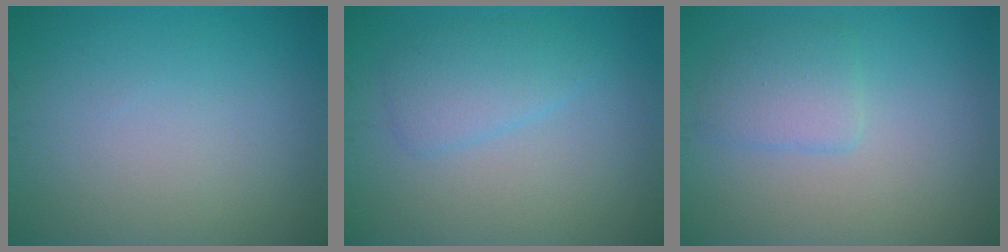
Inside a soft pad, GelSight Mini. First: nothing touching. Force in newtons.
{"total": 2.6, "press": 2.6, "slide": 0.1}
{"total": 2.4, "press": 2.4, "slide": 0.2}